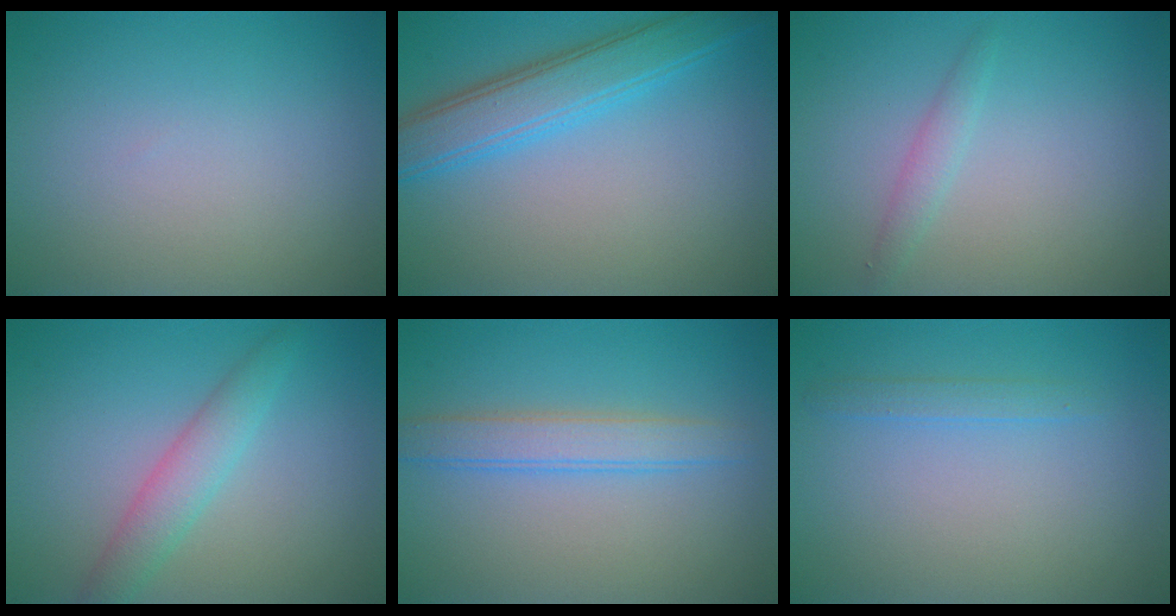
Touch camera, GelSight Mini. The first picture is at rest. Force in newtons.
{"total": 4.6, "press": 4.6, "slide": 0.2}
{"total": 1.3, "press": 1.2, "slide": 0.0}
{"total": 2.9, "press": 2.9, "slide": 0.1}
{"total": 2.9, "press": 2.9, "slide": 0.0}
{"total": 1.1, "press": 1.1, "slide": 0.1}